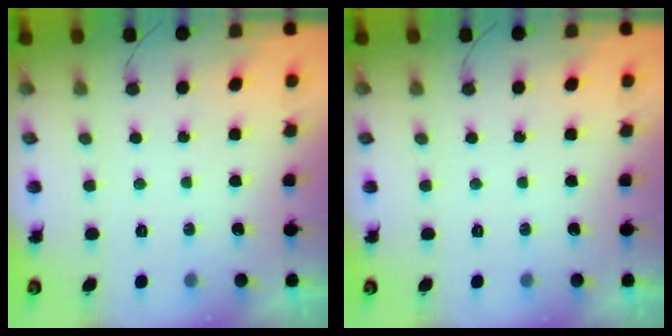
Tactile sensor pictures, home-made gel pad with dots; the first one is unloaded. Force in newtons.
{"total": 0.0}